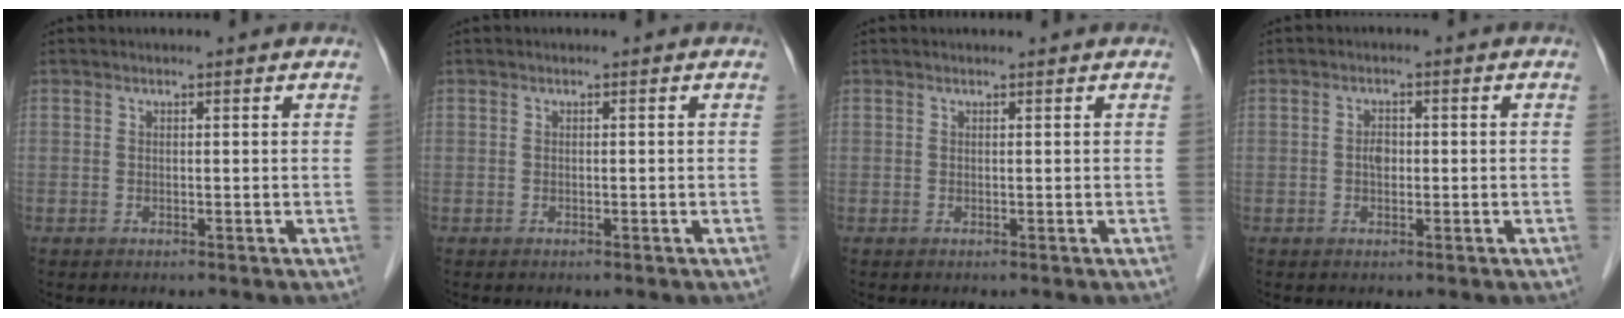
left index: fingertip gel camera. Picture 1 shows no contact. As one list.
[{"total": 0.0}, {"total": 0.6, "force": [0.6, 0.3, 0.1], "torque": [-0.006, 0.009, 0.011]}, {"total": 1.8, "force": [-0.4, 1.3, 1.2], "torque": [-0.021, 0.003, -0.007]}]